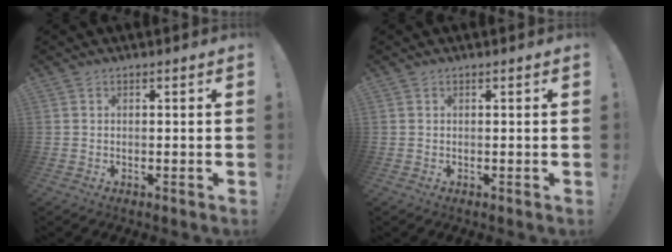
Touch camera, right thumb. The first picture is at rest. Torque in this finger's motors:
{"motor_torque": [-0.16, 0.06, 0.12, -0.09, 0.03]}